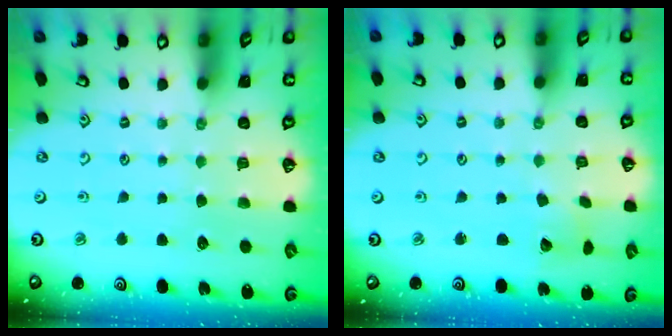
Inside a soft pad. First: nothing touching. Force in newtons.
{"total": 2.5, "press": 2.5, "slide": 0.4}